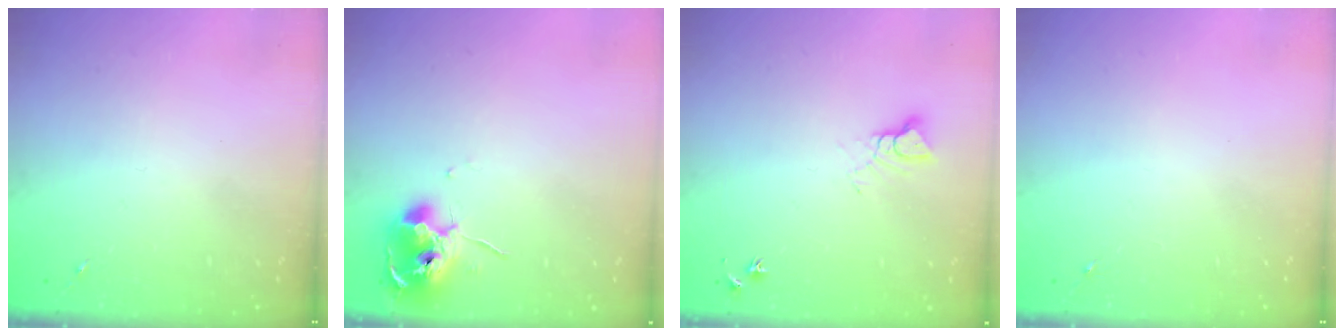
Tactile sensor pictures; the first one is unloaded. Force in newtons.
{"total": 10.5, "press": 10.4, "slide": 1.0}
{"total": 5.1, "press": 5.1, "slide": 0.4}
{"total": 0.0}